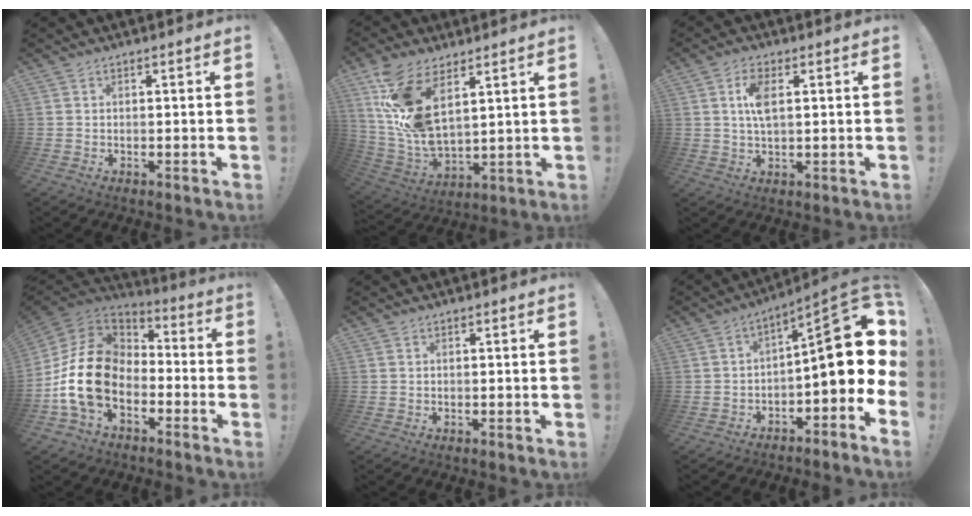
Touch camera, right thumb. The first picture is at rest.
{"total": 14.9, "force": [8.4, 6.5, 10.5], "torque": [-0.207, -0.063, 0.151]}
{"total": 6.7, "force": [1.6, 2.9, 5.8], "torque": [-0.109, 0.000, 0.023]}
{"total": 18.4, "force": [-4.3, 12.4, 12.8], "torque": [-0.256, 0.031, -0.068]}
{"total": 0.0}
{"total": 15.7, "force": [0.3, 4.7, 15.0], "torque": [-0.201, -0.004, 0.003]}